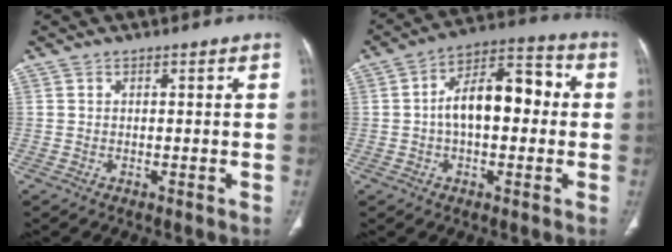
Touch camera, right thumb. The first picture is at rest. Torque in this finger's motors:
{"motor_torque": [1.42, 1.39, 1.41, -0.29, 0.08]}